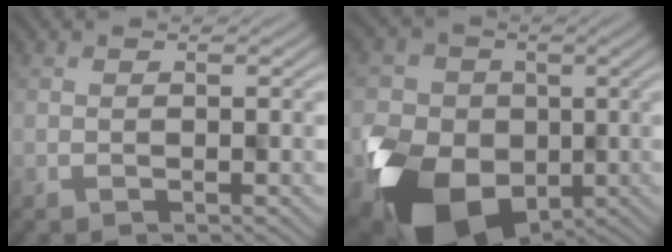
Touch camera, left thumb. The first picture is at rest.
{"total": 12.4, "force": [-3.9, 10.1, 6.2], "torque": [-0.139, -0.054, -0.067]}